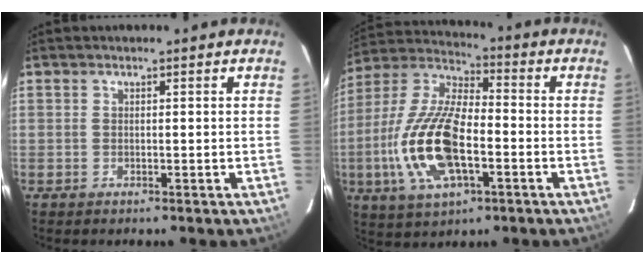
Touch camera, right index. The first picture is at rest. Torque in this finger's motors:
{"motor_torque": [2.14, 0.00, 1.06, 0.13]}